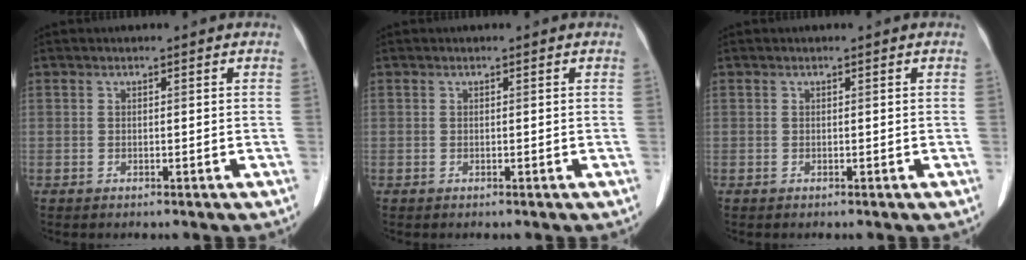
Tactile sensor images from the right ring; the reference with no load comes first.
{"total": 0.0}
{"total": 0.0}